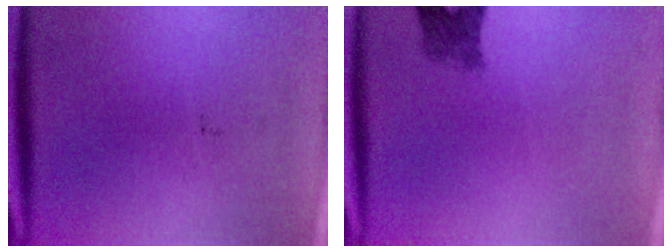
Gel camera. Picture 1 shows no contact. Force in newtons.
{"total": 2.7}